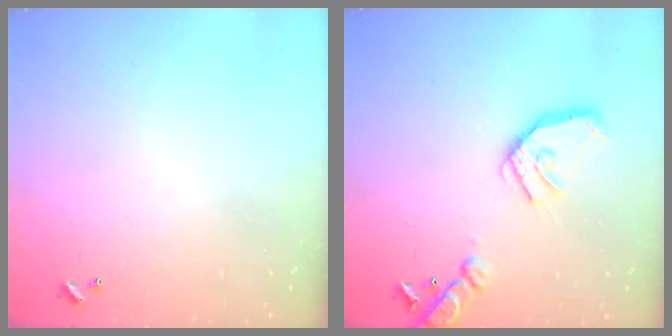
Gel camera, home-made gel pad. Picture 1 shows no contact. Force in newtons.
{"total": 17.3, "press": 17.0, "slide": 2.8}